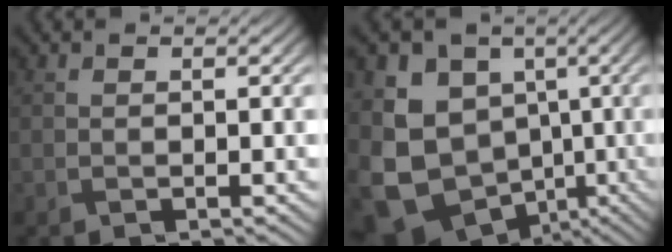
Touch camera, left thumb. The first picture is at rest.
{"total": 15.3, "force": [-3.5, 12.9, 7.6], "torque": [-0.210, -0.027, -0.054]}